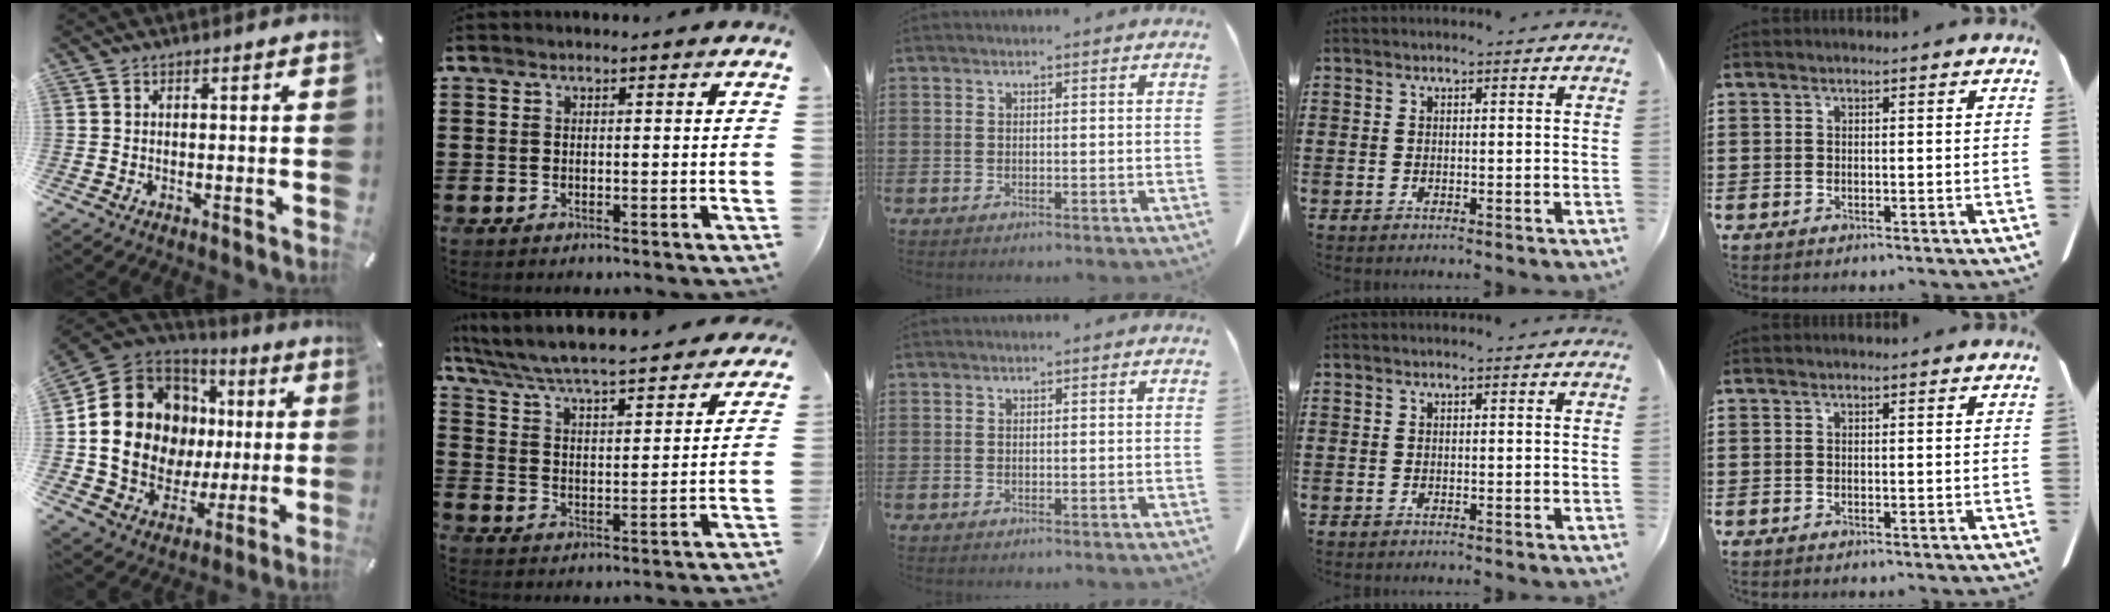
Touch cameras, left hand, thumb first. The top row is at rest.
{"thumb": {"total": 20.7, "force": [1.7, 17.1, 11.5], "torque": [-0.219, -0.021, 0.052]}, "index": {"total": 5.1, "force": [4.8, -0.3, 1.7], "torque": [-0.057, -0.043, 0.073]}}